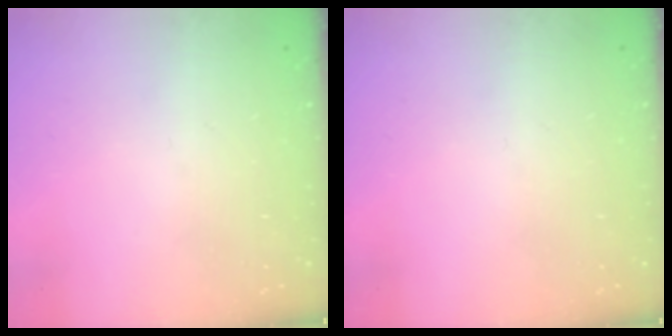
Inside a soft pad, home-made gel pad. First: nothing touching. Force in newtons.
{"total": 0.0}